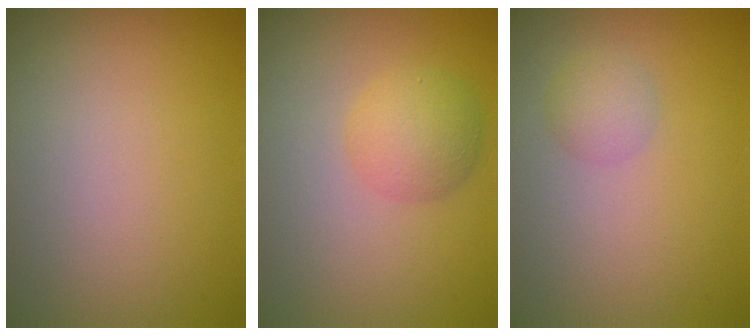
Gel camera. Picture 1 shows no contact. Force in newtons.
{"total": 3.0, "press": 2.9, "slide": 0.2}
{"total": 1.6, "press": 1.6, "slide": 0.0}